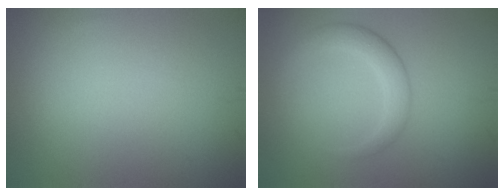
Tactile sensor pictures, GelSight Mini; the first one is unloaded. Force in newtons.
{"total": 2.8, "press": 2.8, "slide": 0.1}